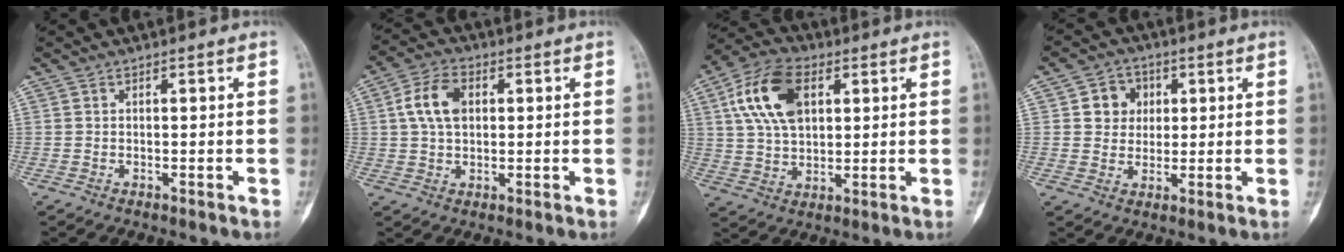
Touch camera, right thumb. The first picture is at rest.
{"total": 7.9, "force": [1.6, 5.2, 5.7], "torque": [-0.103, 0.013, 0.025]}
{"total": 13.7, "force": [4.4, 8.3, 10.0], "torque": [-0.180, 0.005, 0.080]}
{"total": 6.4, "force": [1.6, 5.7, 2.5], "torque": [-0.003, 0.001, 0.022]}